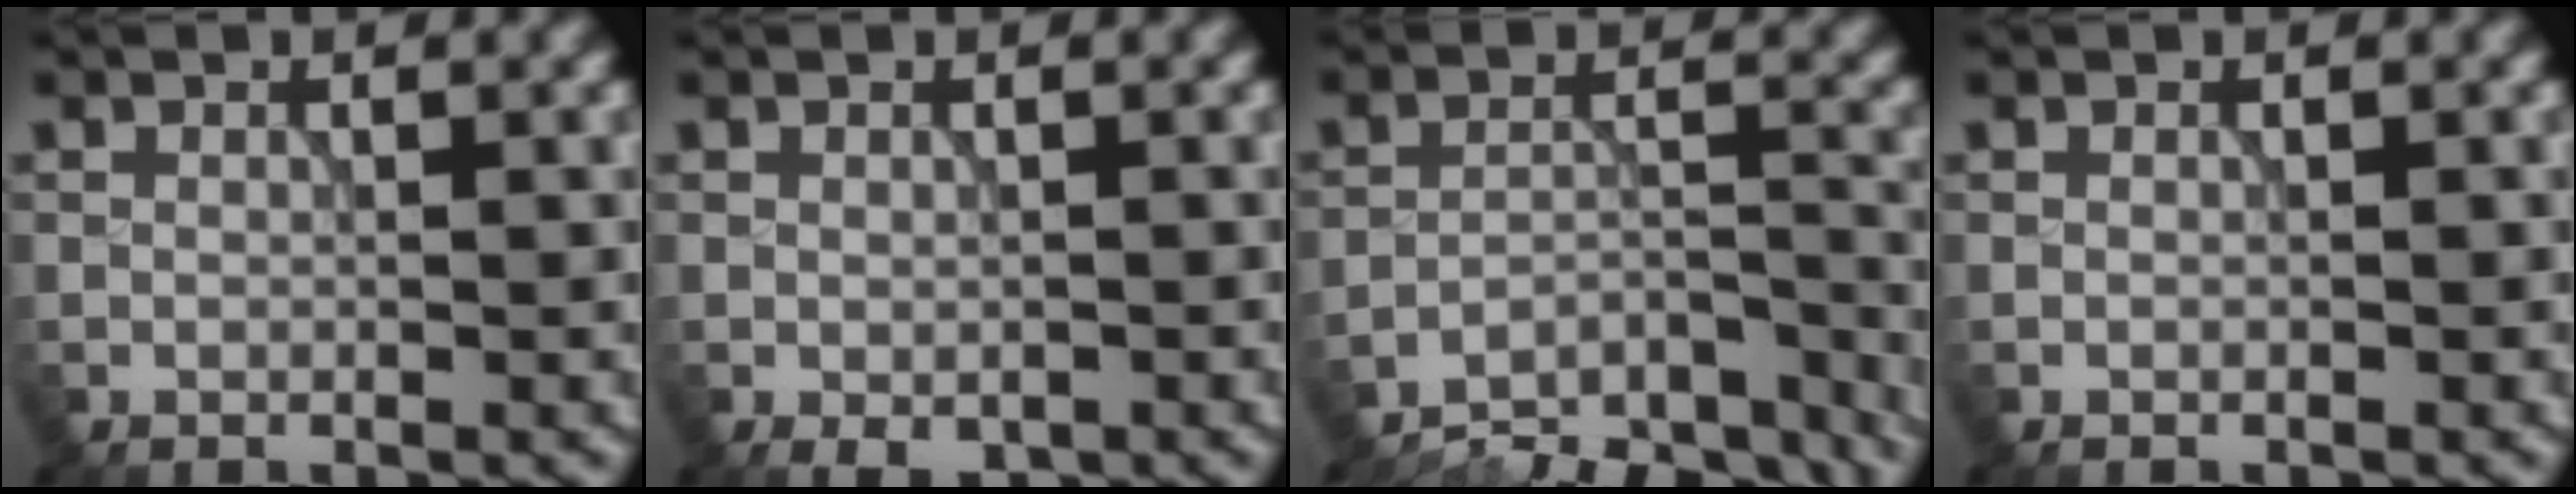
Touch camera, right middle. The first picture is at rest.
{"total": 1.6, "force": [-0.8, 0.9, 1.1], "torque": [-0.020, -0.008, -0.008]}
{"total": 10.5, "force": [-9.7, 2.4, 3.1], "torque": [-0.041, 0.003, -0.137]}
{"total": 0.0}